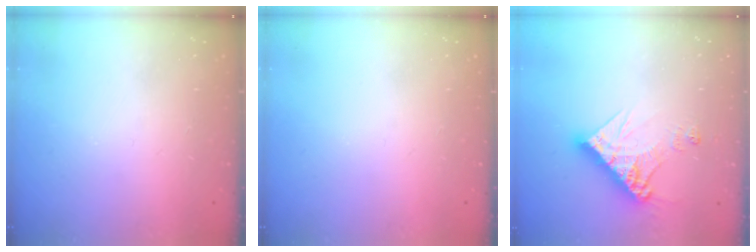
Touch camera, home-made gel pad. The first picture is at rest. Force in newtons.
{"total": 0.0}
{"total": 13.2, "press": 13.1, "slide": 1.5}